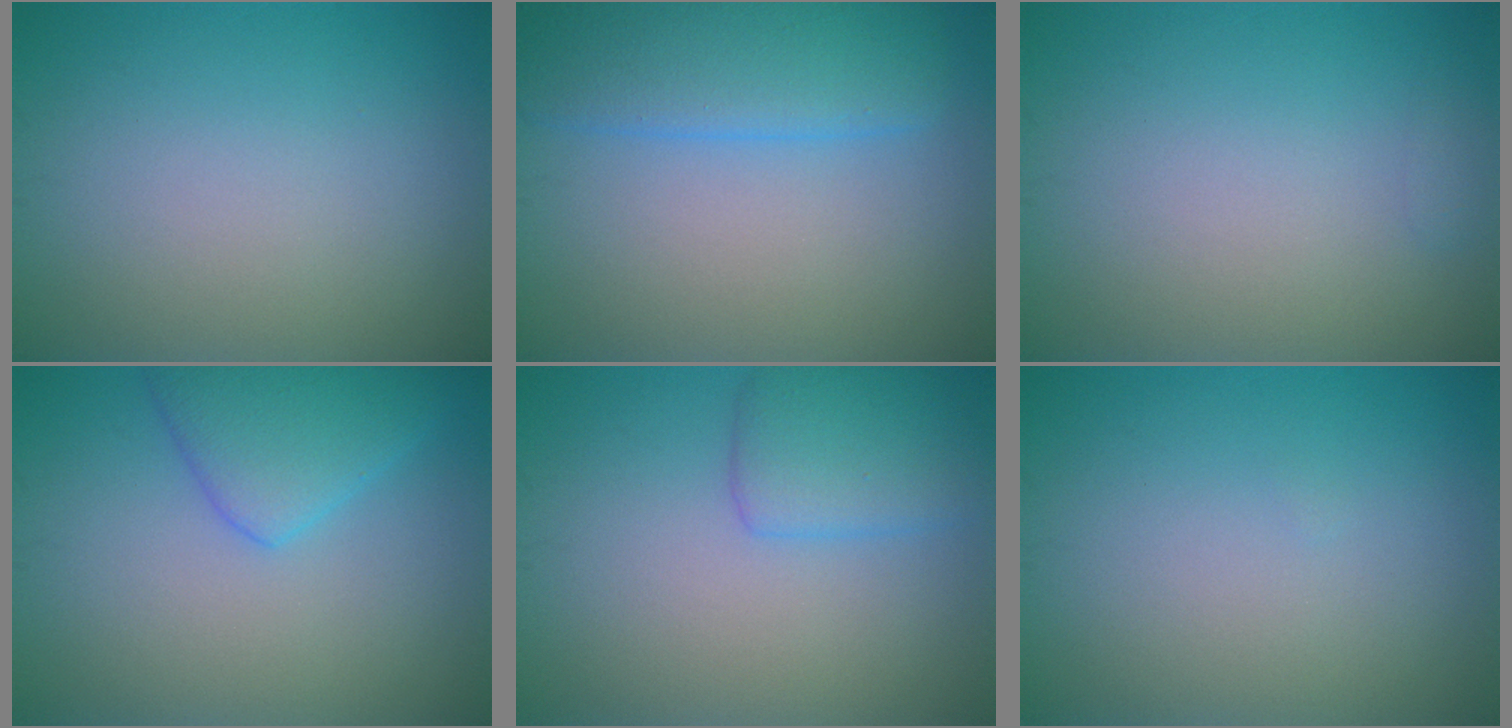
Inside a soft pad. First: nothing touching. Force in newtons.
{"total": 5.5, "press": 5.5, "slide": 0.2}
{"total": 0.6, "press": 0.6, "slide": 0.1}
{"total": 4.0, "press": 4.0, "slide": 0.2}
{"total": 3.1, "press": 3.1, "slide": 0.2}
{"total": 0.0}